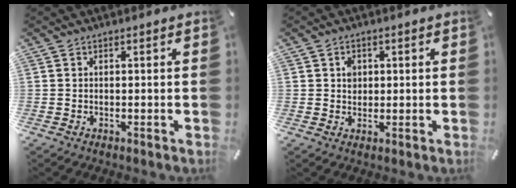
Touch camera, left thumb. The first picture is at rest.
{"total": 2.9, "force": [0.5, 2.6, 1.2], "torque": [-0.010, -0.001, 0.004]}